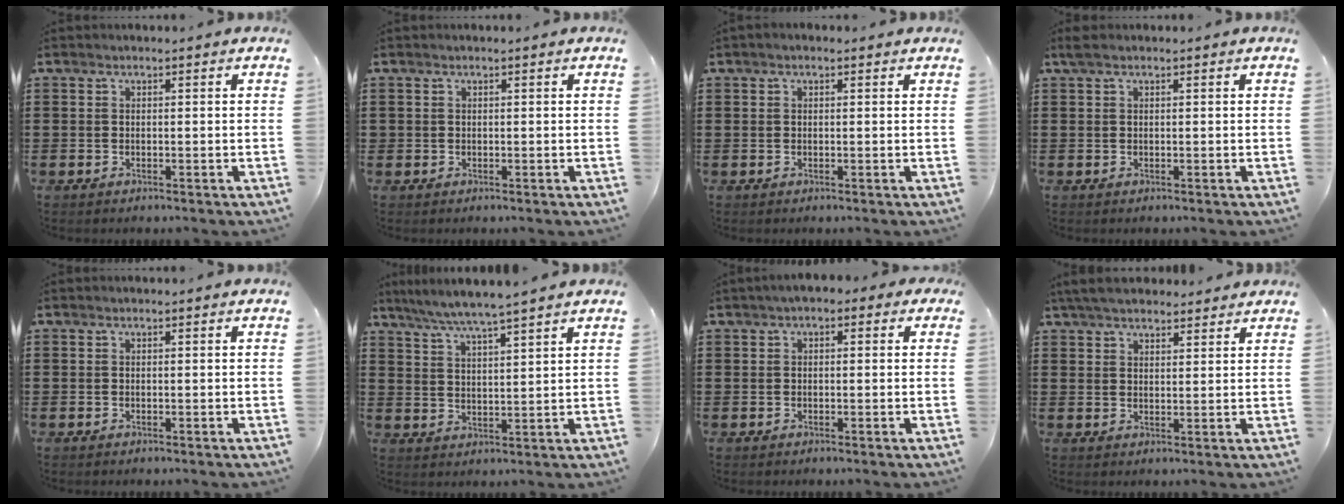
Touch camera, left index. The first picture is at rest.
{"total": 0.6, "force": [0.0, 0.5, 0.1], "torque": [-0.004, 0.004, -0.001]}
{"total": 0.6, "force": [0.2, 0.4, 0.4], "torque": [-0.008, 0.004, 0.003]}
{"total": 0.8, "force": [0.4, 0.3, 0.7], "torque": [-0.014, 0.003, 0.008]}
{"total": 0.0}
{"total": 5.0, "force": [4.4, -0.8, 2.1], "torque": [-0.055, -0.018, 0.078]}
{"total": 1.8, "force": [-0.4, 1.1, 1.4], "torque": [-0.034, 0.004, -0.013]}
{"total": 4.8, "force": [4.4, 1.1, 1.7], "torque": [-0.045, -0.003, 0.083]}